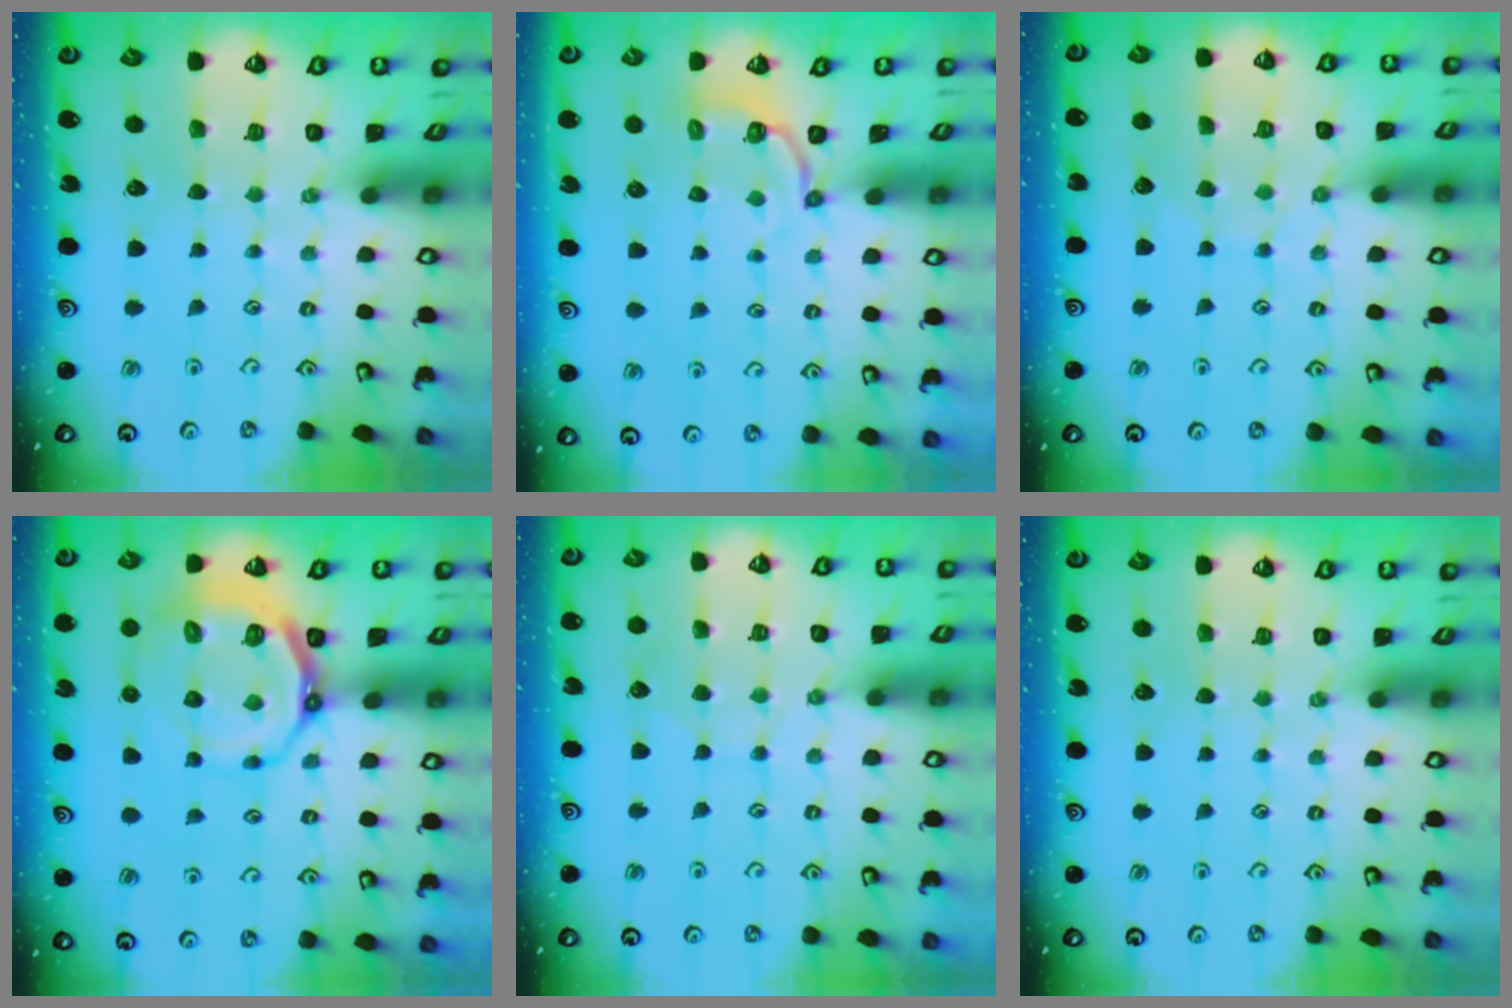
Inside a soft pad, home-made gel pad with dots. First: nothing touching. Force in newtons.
{"total": 3.3, "press": 2.2, "slide": 2.5}
{"total": 5.4, "press": 5.4, "slide": 0.5}
{"total": 11.2, "press": 10.7, "slide": 3.4}
{"total": 5.1, "press": 5.1, "slide": 0.5}
{"total": 0.0}